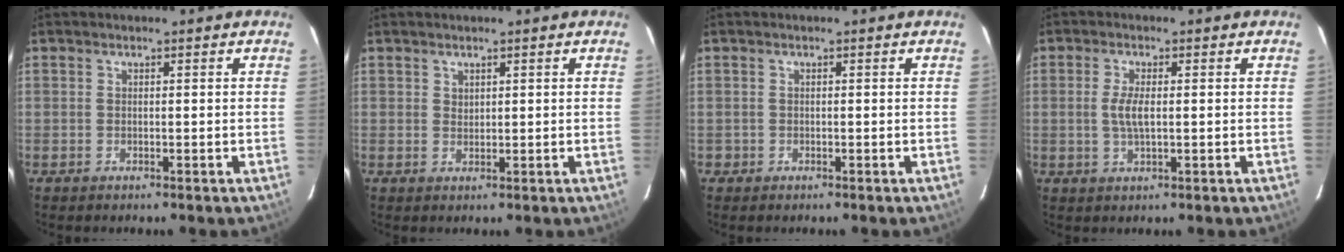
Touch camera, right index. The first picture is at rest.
{"total": 1.0, "force": [0.8, 0.7, 0.2], "torque": [-0.001, 0.002, 0.014]}
{"total": 1.0, "force": [-0.4, 0.9, -0.1], "torque": [0.000, 0.003, -0.006]}
{"total": 3.7, "force": [0.0, 1.1, 3.5], "torque": [-0.069, -0.002, 0.001]}